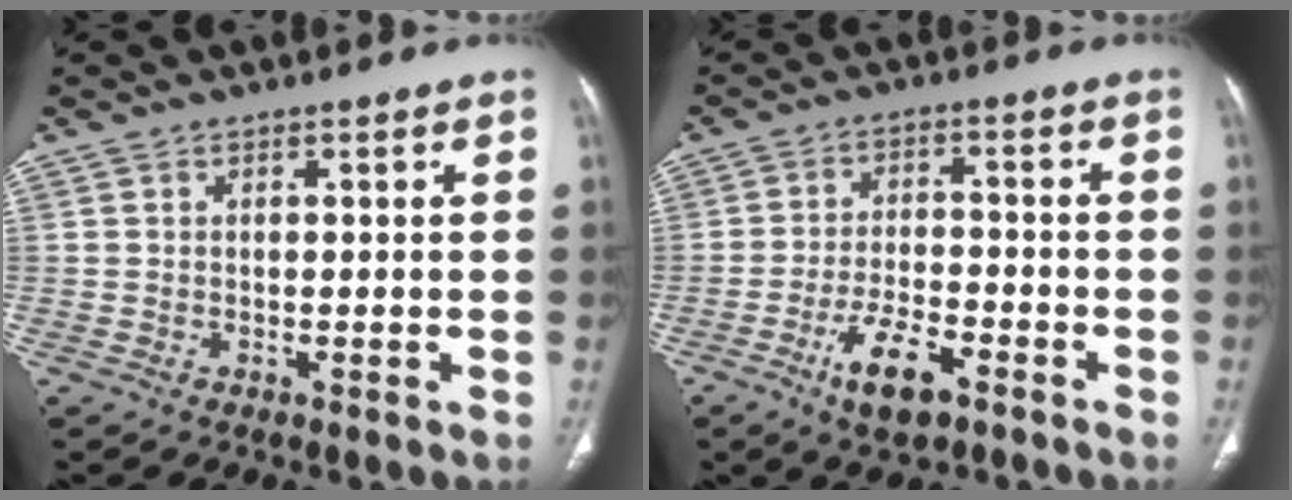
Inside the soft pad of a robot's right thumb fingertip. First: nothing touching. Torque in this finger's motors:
{"motor_torque": [0.82, 0.51, 0.60, -0.40, 0.18]}